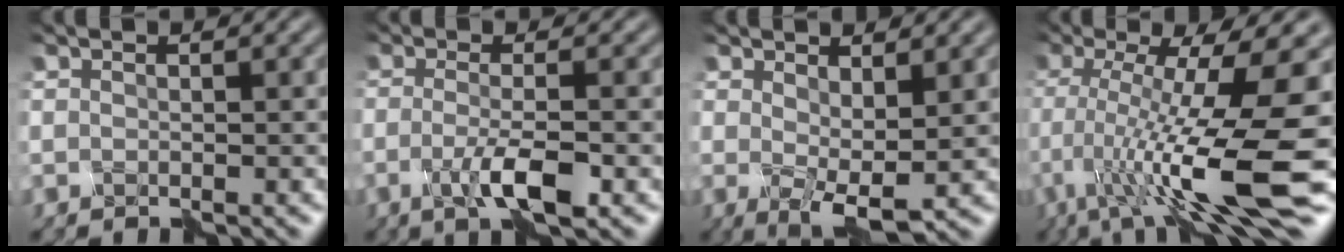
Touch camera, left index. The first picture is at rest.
{"total": 3.9, "force": [-1.5, 0.9, 3.5], "torque": [-0.071, -0.005, -0.030]}
{"total": 3.9, "force": [0.6, 1.7, 3.4], "torque": [-0.065, -0.013, 0.016]}
{"total": 12.8, "force": [-3.1, 2.8, 12.1], "torque": [-0.211, -0.005, -0.046]}